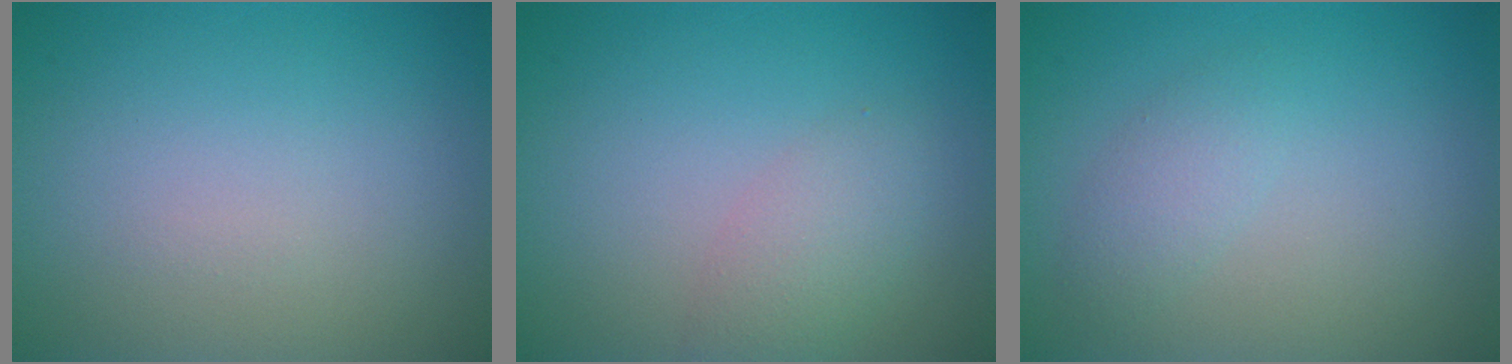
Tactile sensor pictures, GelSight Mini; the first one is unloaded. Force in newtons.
{"total": 2.4, "press": 2.4, "slide": 0.1}
{"total": 1.7, "press": 1.7, "slide": 0.0}